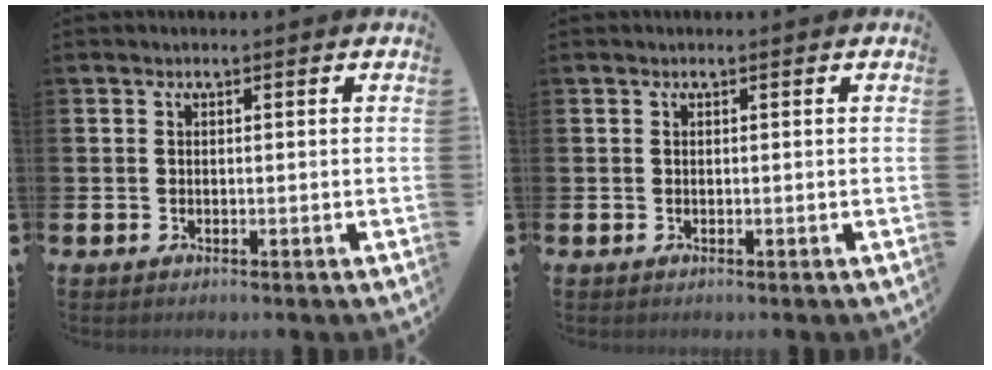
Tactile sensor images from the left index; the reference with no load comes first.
{"total": 0.0}